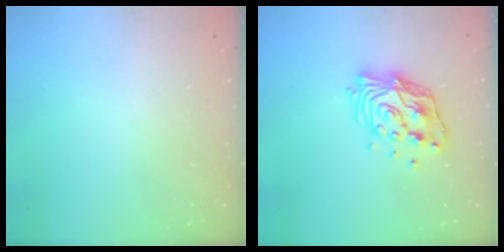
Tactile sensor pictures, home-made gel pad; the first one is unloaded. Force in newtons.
{"total": 14.3, "press": 14.2, "slide": 1.4}